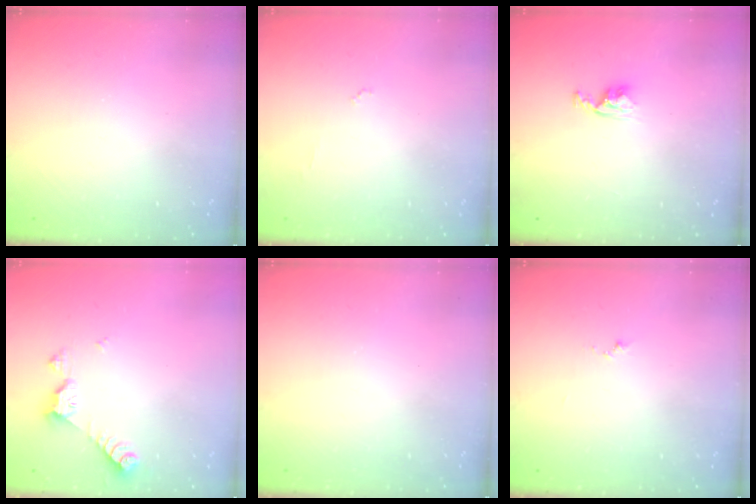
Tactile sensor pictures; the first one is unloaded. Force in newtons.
{"total": 3.9, "press": 3.9, "slide": 0.3}
{"total": 3.3, "press": 3.3, "slide": 0.5}
{"total": 6.7, "press": 6.7, "slide": 0.4}
{"total": 0.0}
{"total": 3.8, "press": 3.8, "slide": 0.4}